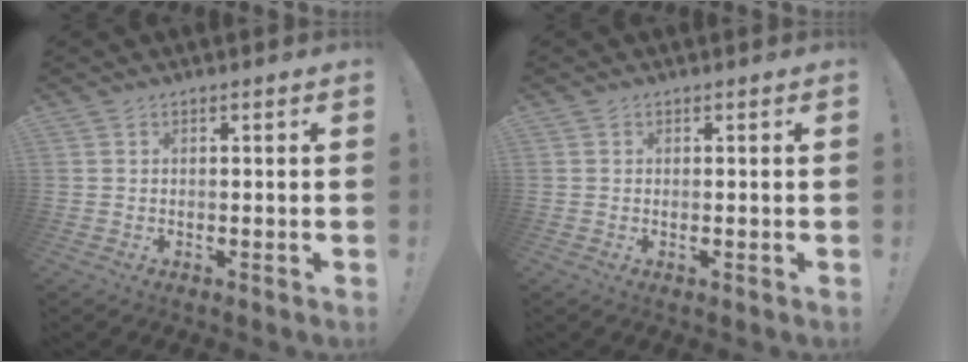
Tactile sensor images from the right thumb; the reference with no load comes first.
{"total": 0.5, "force": [0.1, -0.1, 0.5], "torque": [-0.007, -0.003, 0.001]}